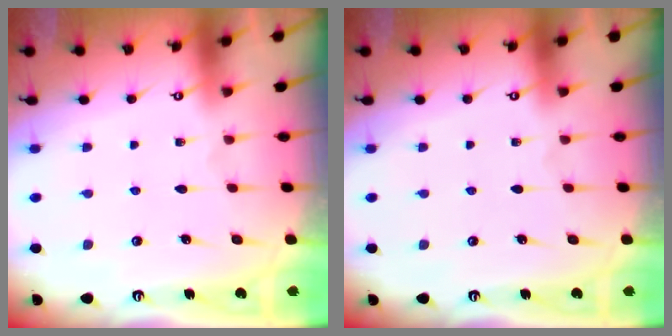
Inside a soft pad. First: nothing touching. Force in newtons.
{"total": 0.0}